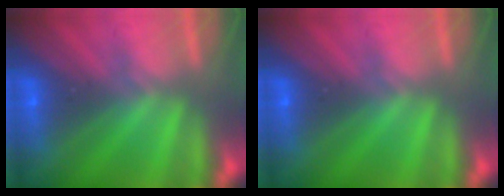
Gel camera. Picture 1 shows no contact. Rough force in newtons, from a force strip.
{"total": 0.0}